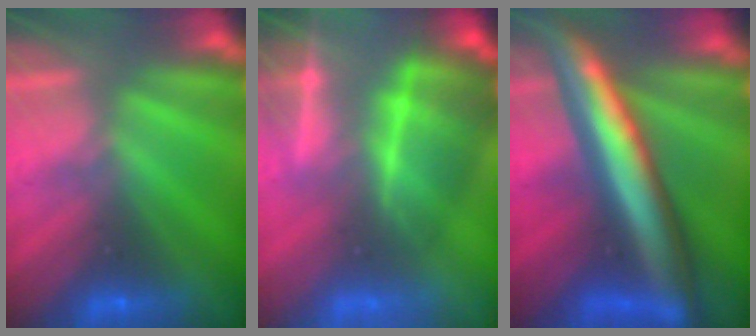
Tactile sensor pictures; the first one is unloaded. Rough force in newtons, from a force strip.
{"total": 8.1}
{"total": 6.9}